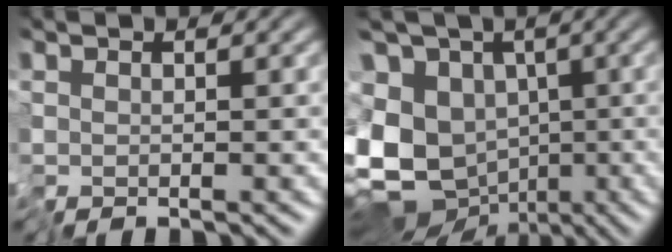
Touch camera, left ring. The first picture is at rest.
{"total": 14.3, "force": [-2.8, 10.9, 8.8], "torque": [-0.171, -0.004, -0.054]}